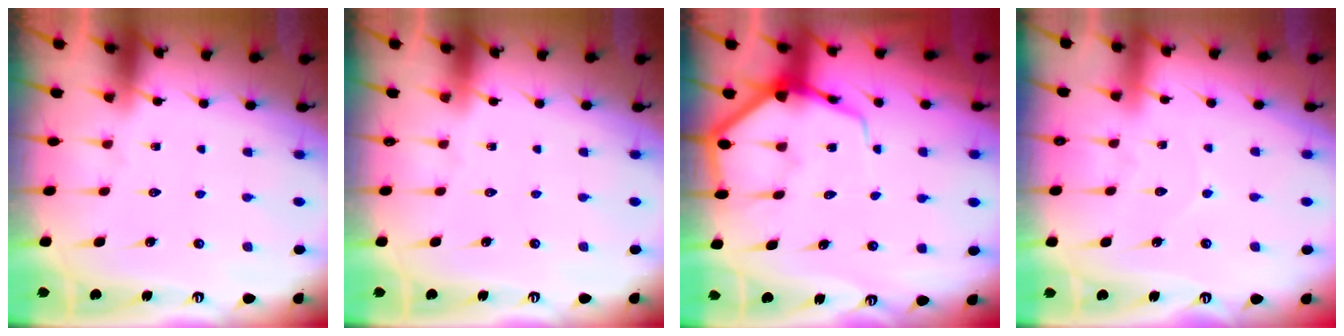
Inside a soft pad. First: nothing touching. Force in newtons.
{"total": 0.0}
{"total": 7.7, "press": 7.6, "slide": 0.8}
{"total": 4.6, "press": 4.6, "slide": 0.5}